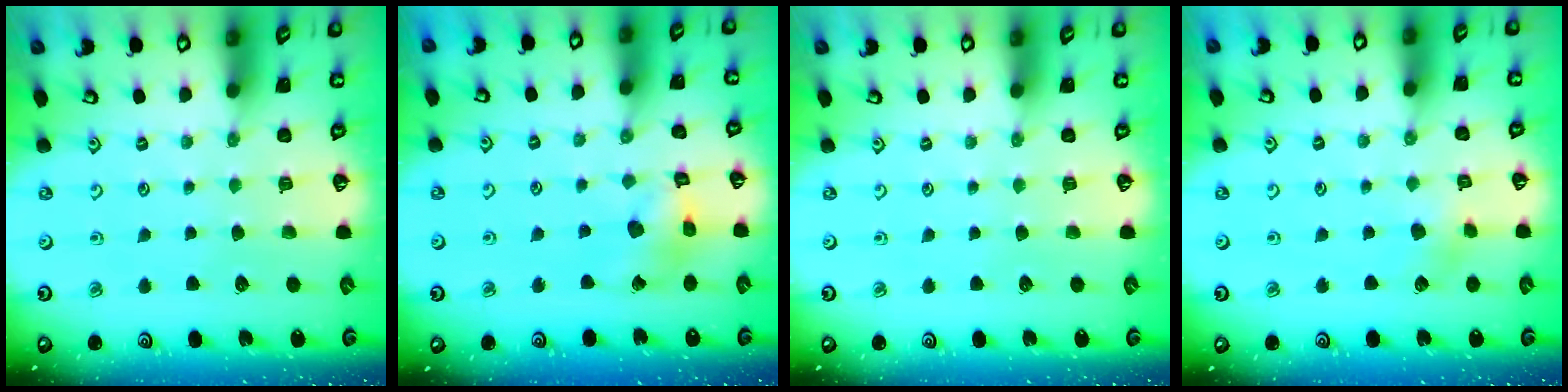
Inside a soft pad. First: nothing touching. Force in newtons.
{"total": 9.6, "press": 9.5, "slide": 1.1}
{"total": 0.0}
{"total": 3.6, "press": 3.6, "slide": 0.3}